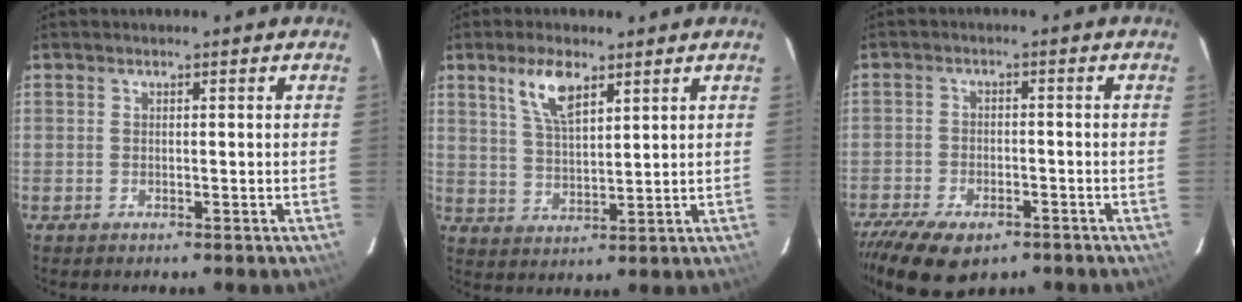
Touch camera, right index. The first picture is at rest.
{"total": 7.4, "force": [4.4, 2.8, 5.2], "torque": [-0.099, 0.006, 0.089]}
{"total": 13.2, "force": [-9.1, 6.3, 7.2], "torque": [-0.171, -0.029, -0.147]}